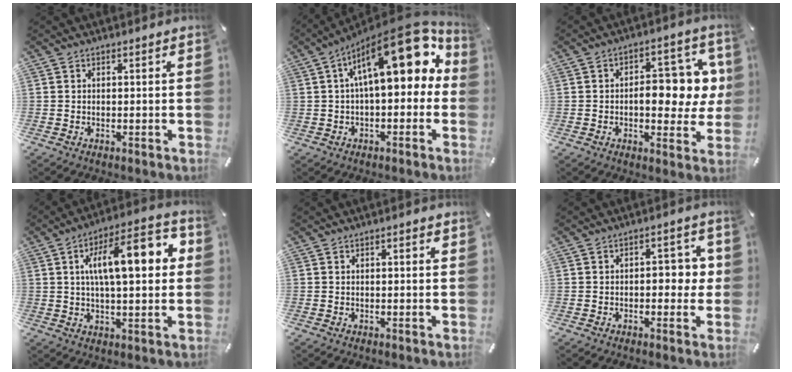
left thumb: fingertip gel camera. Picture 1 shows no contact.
{"total": 19.7, "force": [7.3, 8.2, 16.3], "torque": [-0.247, -0.047, 0.118]}
{"total": 11.8, "force": [0.7, 6.7, 9.7], "torque": [-0.122, -0.001, 0.010]}
{"total": 16.7, "force": [4.1, 6.2, 14.9], "torque": [-0.234, 0.002, 0.059]}
{"total": 1.2, "force": [0.3, 0.4, 1.1], "torque": [-0.021, 0.003, 0.003]}
{"total": 6.1, "force": [0.0, 3.5, 4.9], "torque": [-0.059, 0.001, -0.010]}